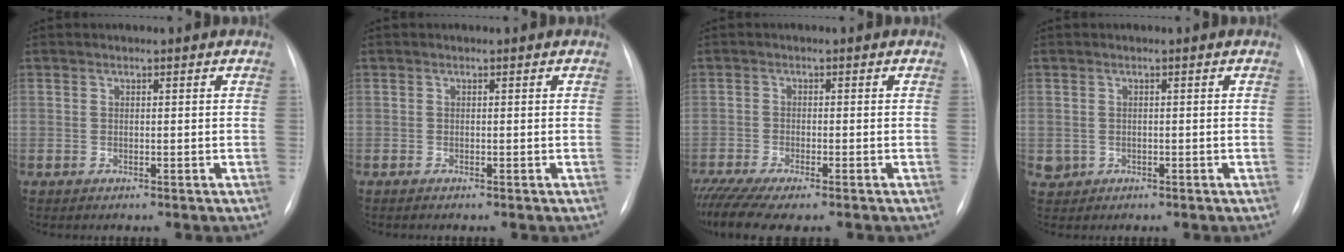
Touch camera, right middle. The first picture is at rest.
{"total": 0.0}
{"total": 8.1, "force": [-6.4, 1.0, 4.8], "torque": [-0.081, -0.014, -0.103]}
{"total": 1.6, "force": [-0.3, 1.5, 0.3], "torque": [-0.004, 0.004, 0.001]}